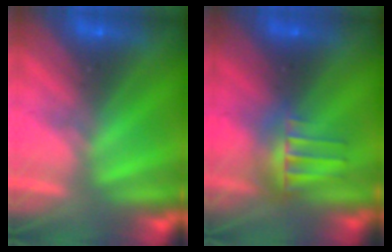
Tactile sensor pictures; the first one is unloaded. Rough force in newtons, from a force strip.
{"total": 5.4}